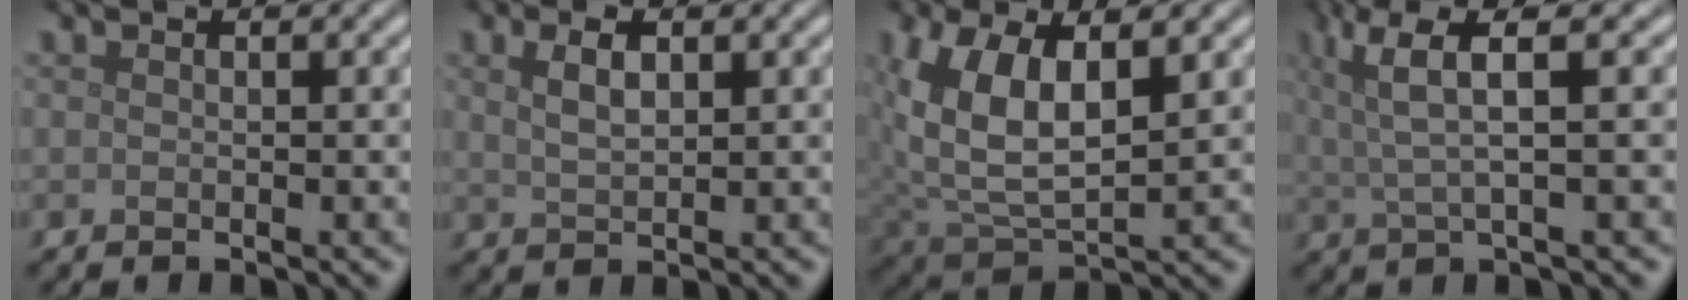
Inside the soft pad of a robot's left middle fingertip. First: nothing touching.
{"total": 2.6, "force": [1.1, 1.1, 2.0], "torque": [-0.044, 0.001, 0.024]}
{"total": 7.4, "force": [2.2, 3.8, 5.9], "torque": [-0.135, -0.004, 0.043]}
{"total": 5.3, "force": [2.3, 1.1, 4.6], "torque": [-0.093, 0.009, 0.045]}